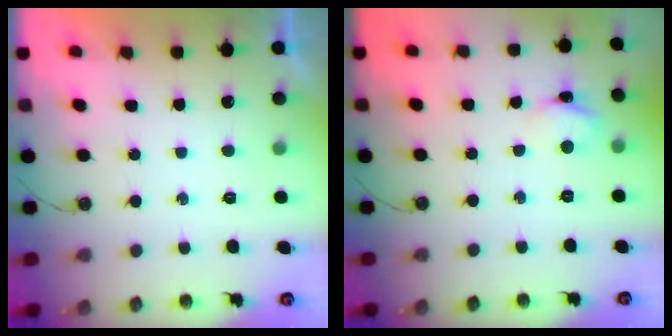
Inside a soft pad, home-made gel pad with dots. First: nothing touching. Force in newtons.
{"total": 3.7, "press": 3.7, "slide": 0.3}